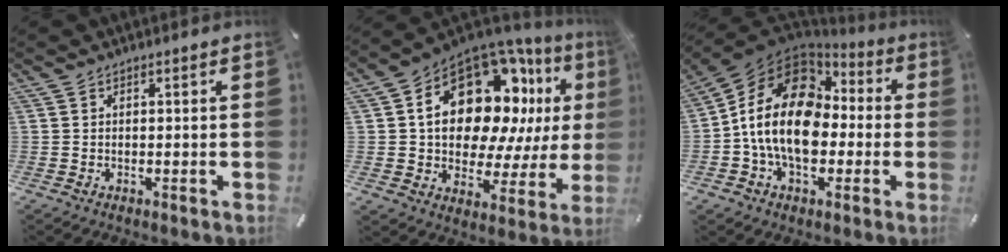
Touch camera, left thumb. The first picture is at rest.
{"total": 22.0, "force": [7.3, 13.9, 15.4], "torque": [-0.256, -0.050, 0.125]}
{"total": 18.8, "force": [-1.8, 13.8, 12.6], "torque": [-0.263, 0.025, -0.033]}